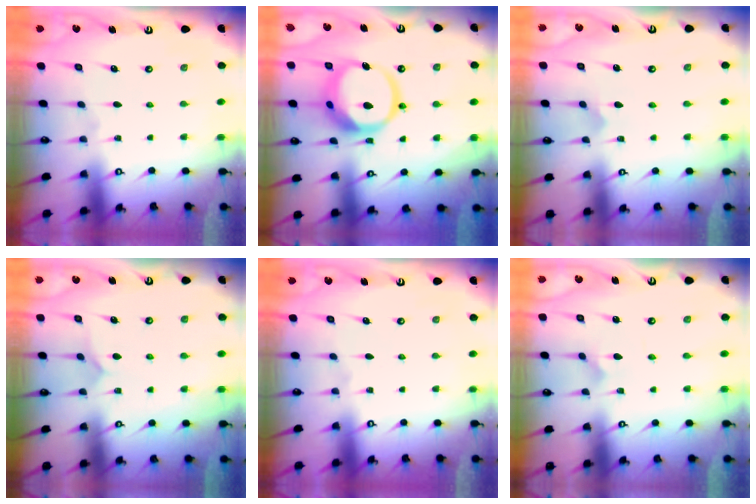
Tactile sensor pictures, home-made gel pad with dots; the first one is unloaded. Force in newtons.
{"total": 15.9, "press": 15.8, "slide": 1.9}
{"total": 4.4, "press": 4.3, "slide": 0.4}
{"total": 4.1, "press": 4.1, "slide": 0.4}
{"total": 0.0}
{"total": 2.8, "press": 2.8, "slide": 0.2}